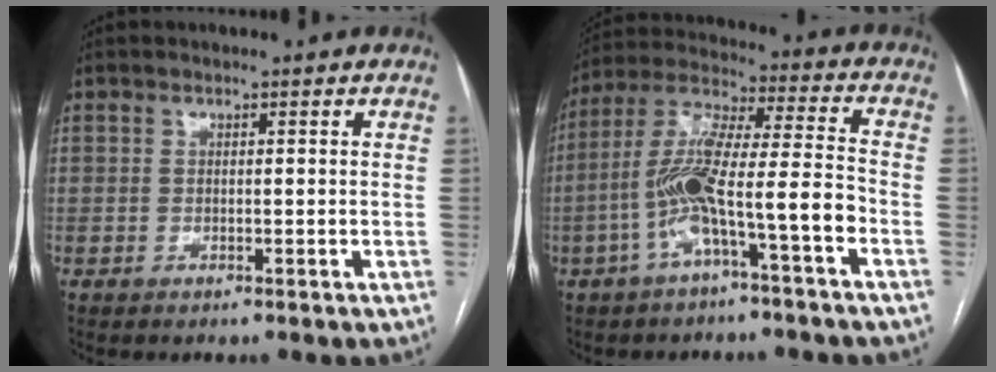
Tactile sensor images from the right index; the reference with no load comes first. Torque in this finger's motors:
{"motor_torque": [1.06, -0.49, 0.48, 0.21]}